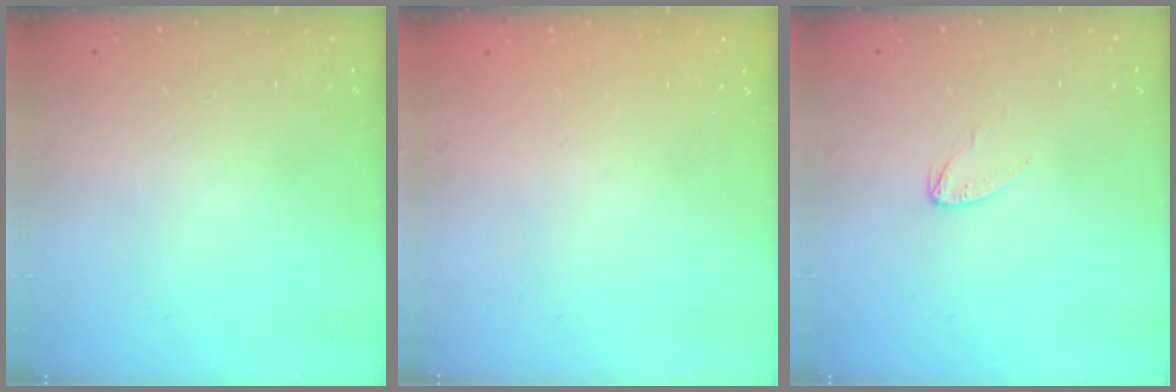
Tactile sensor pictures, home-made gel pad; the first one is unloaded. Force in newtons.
{"total": 0.0}
{"total": 2.6, "press": 2.6, "slide": 0.2}